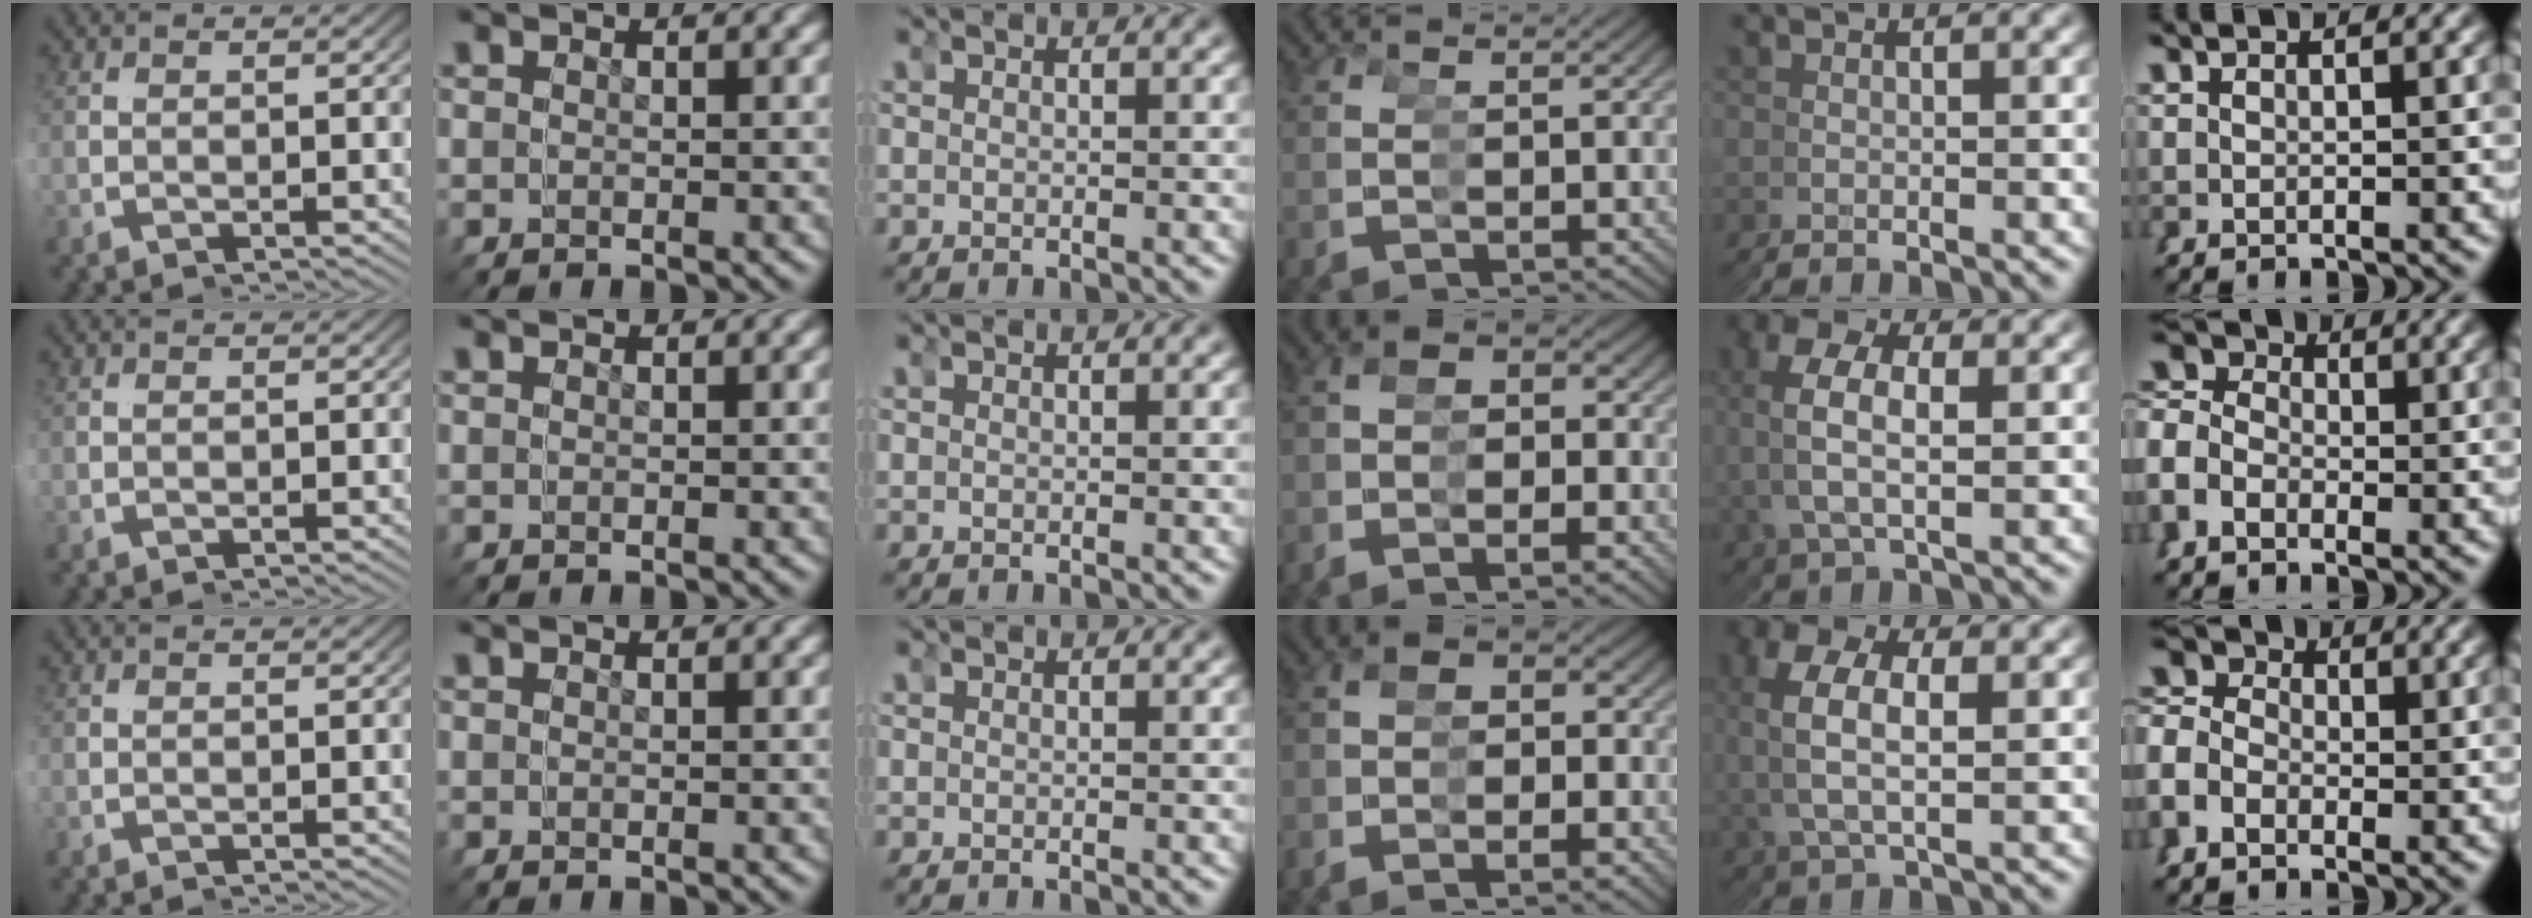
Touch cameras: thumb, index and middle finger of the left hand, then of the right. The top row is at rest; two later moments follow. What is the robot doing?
{"motion": "grasp_and_lifting", "object": "hoodie"}